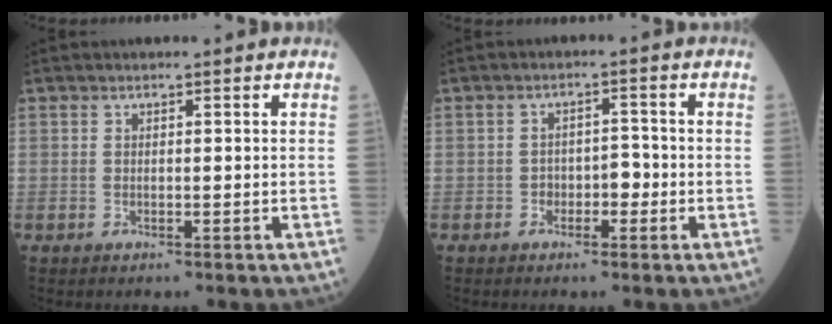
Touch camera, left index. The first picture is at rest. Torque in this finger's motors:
{"motor_torque": [-0.08, 0.22, 0.04, -0.01]}